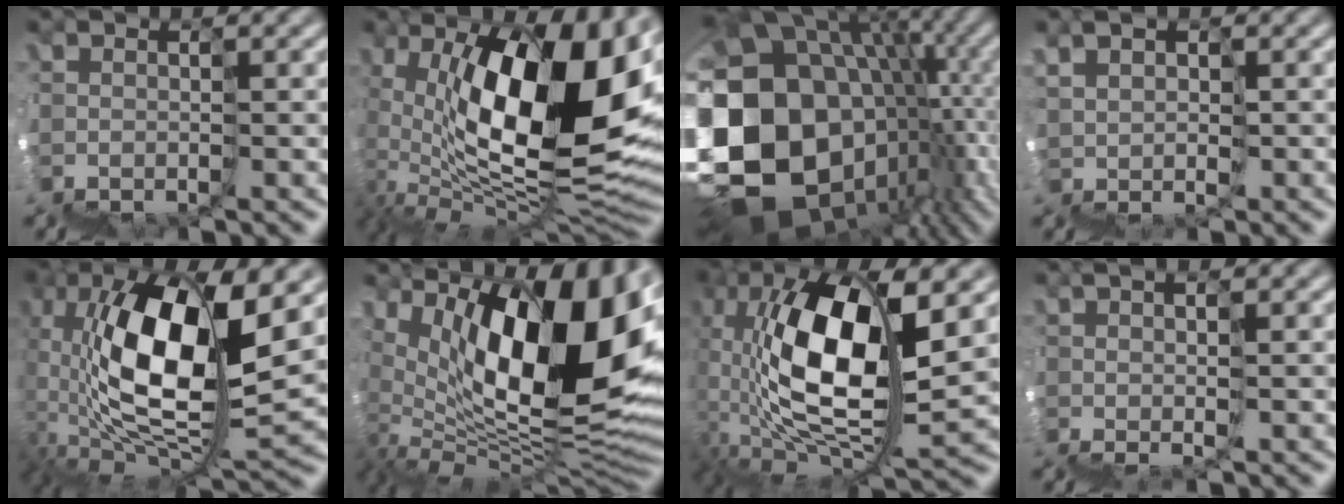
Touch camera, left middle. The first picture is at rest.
{"total": 12.3, "force": [4.4, 4.3, 10.6], "torque": [-0.156, 0.024, 0.069]}
{"total": 14.8, "force": [-1.0, 12.0, 8.5], "torque": [-0.180, -0.001, 0.014]}
{"total": 2.2, "force": [1.9, -0.7, -0.9], "torque": [0.024, 0.019, 0.035]}
{"total": 9.1, "force": [2.2, 2.3, 8.5], "torque": [-0.160, 0.019, 0.037]}
{"total": 12.7, "force": [6.9, 3.2, 10.2], "torque": [-0.140, 0.022, 0.119]}
{"total": 8.4, "force": [1.5, 2.2, 7.9], "torque": [-0.153, 0.027, 0.022]}
{"total": 1.8, "force": [0.8, -0.7, 1.4], "torque": [-0.014, -0.005, 0.030]}